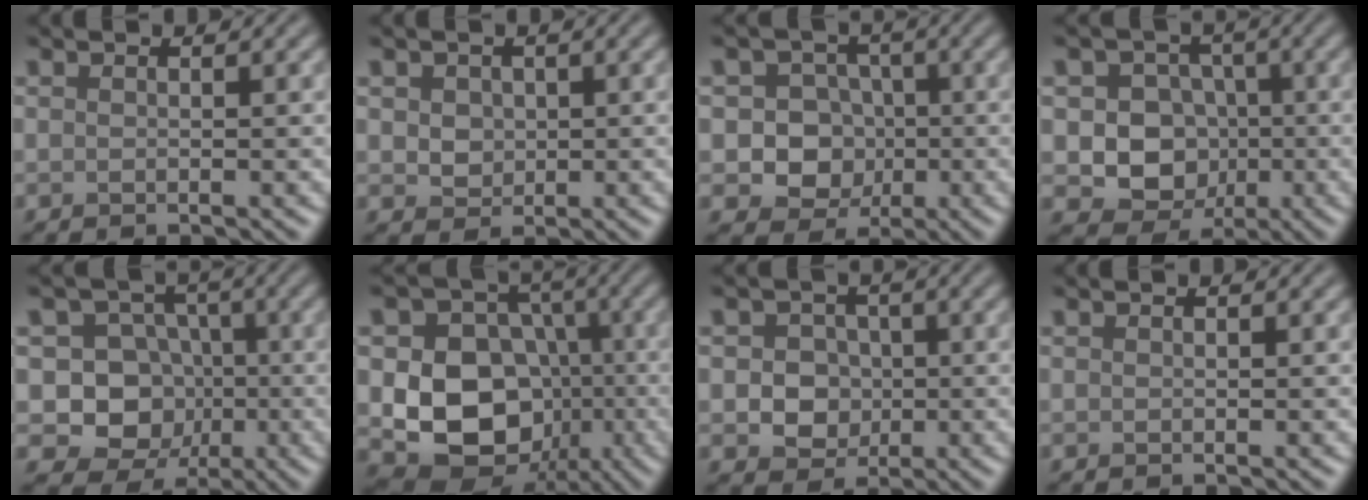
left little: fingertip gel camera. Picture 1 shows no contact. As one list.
[{"total": 2.7, "force": [0.8, 2.2, 1.3], "torque": [-0.031, 0.008, 0.020]}, {"total": 6.0, "force": [-0.6, 5.5, 2.3], "torque": [-0.018, 0.015, -0.031]}, {"total": 6.6, "force": [-0.3, 6.0, 2.7], "torque": [-0.024, 0.006, -0.021]}, {"total": 8.0, "force": [-0.6, 7.4, 3.0], "torque": [-0.041, 0.014, -0.037]}, {"total": 10.8, "force": [-1.6, 8.7, 6.1], "torque": [-0.086, -0.018, -0.043]}, {"total": 3.5, "force": [-0.3, 3.0, 1.7], "torque": [-0.018, -0.002, -0.011]}, {"total": 0.0}]